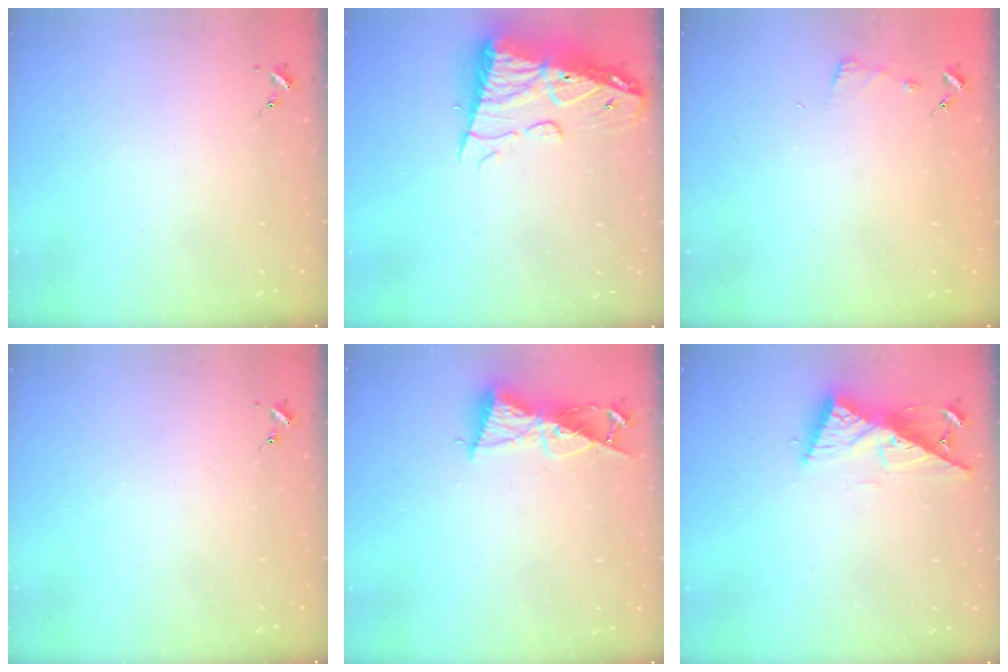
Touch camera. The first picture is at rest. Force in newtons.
{"total": 15.3, "press": 15.2, "slide": 1.3}
{"total": 2.9, "press": 2.9, "slide": 0.3}
{"total": 0.0}
{"total": 9.0, "press": 9.0, "slide": 0.5}
{"total": 9.6, "press": 9.6, "slide": 0.2}